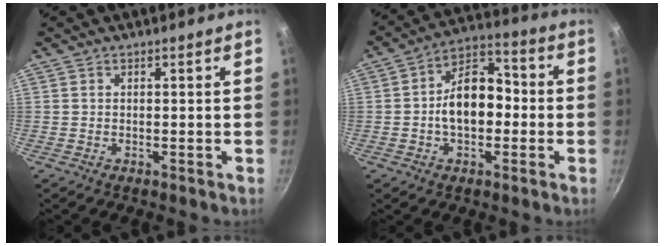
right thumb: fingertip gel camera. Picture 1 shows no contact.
{"total": 12.3, "force": [-1.2, 7.9, 9.3], "torque": [-0.111, 0.043, -0.033]}